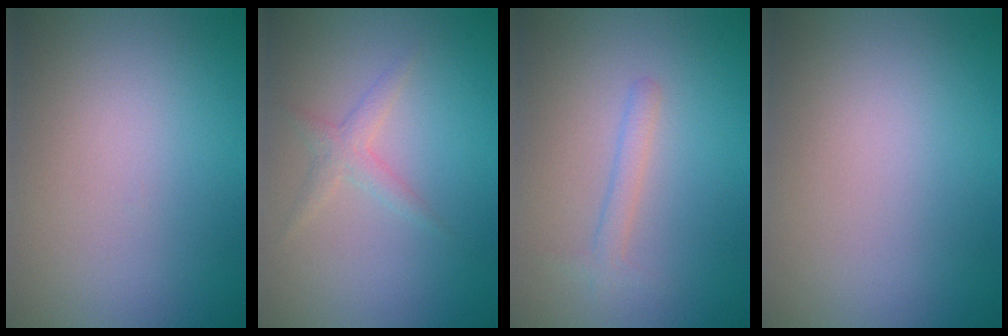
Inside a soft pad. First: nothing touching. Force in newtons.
{"total": 1.6, "press": 1.6, "slide": 0.0}
{"total": 1.8, "press": 1.8, "slide": 0.2}
{"total": 0.0}